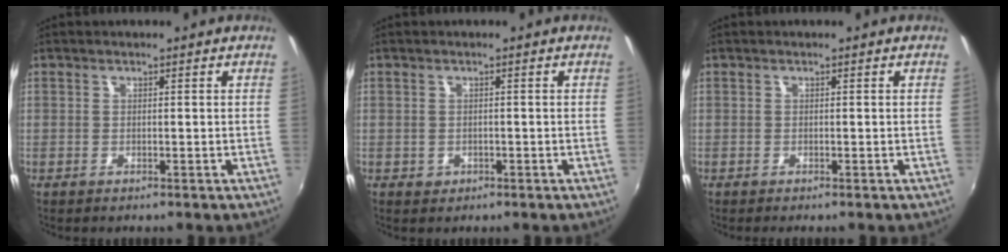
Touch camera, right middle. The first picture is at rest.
{"total": 1.4, "force": [-0.4, 1.3, 0.4], "torque": [-0.007, -0.002, -0.003]}
{"total": 0.0}